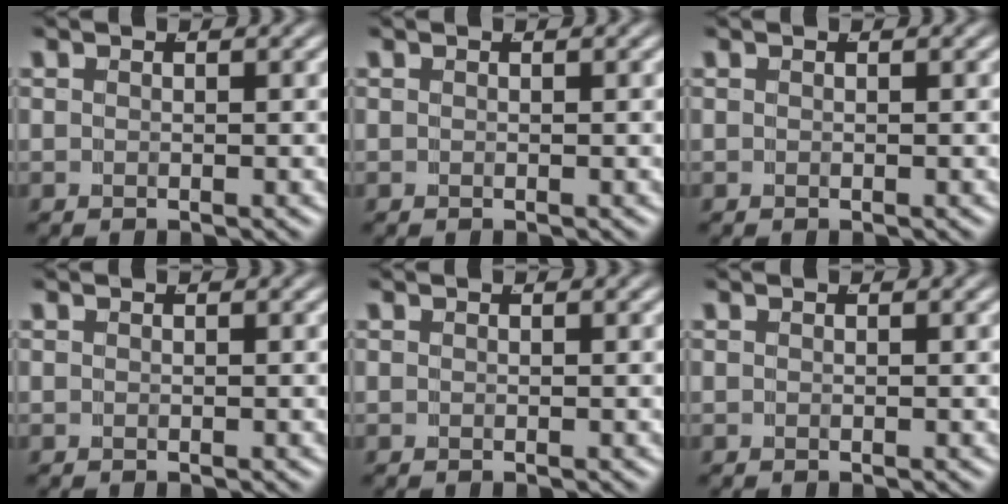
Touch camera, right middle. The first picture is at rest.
{"total": 0.0}
{"total": 0.0}
{"total": 0.0}
{"total": 0.0}
{"total": 0.0}